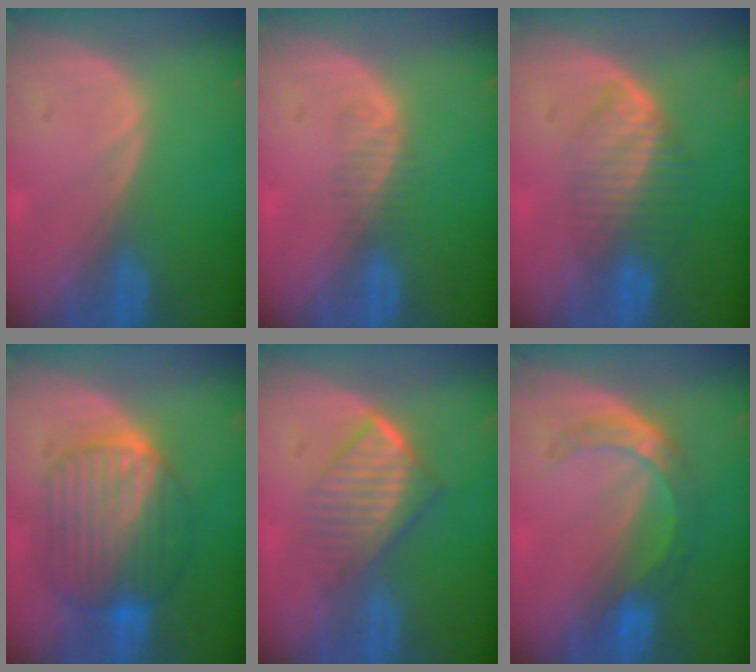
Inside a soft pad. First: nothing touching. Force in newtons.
{"total": 1.9, "press": 1.6, "slide": 1.0}
{"total": 6.7, "press": 6.0, "slide": 2.9}
{"total": 9.7, "press": 9.7, "slide": 0.6}
{"total": 6.8, "press": 5.9, "slide": 3.4}
{"total": 5.6, "press": 5.2, "slide": 2.1}